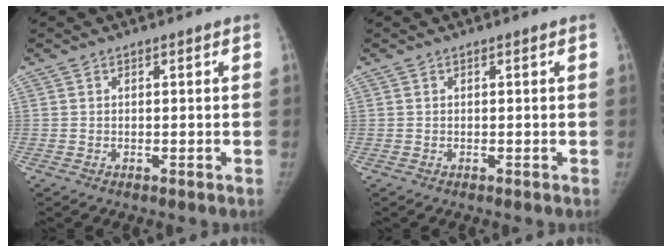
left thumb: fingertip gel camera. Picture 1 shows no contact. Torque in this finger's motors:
{"motor_torque": [0.00, 0.00, 0.10, 0.00, 0.00]}